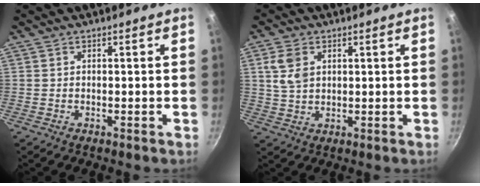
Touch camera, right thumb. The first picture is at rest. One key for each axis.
{"total": 5.7, "fx": 1.8, "fy": 4.0, "fz": 3.7, "tx": -0.062, "ty": -0.004, "tz": 0.035}